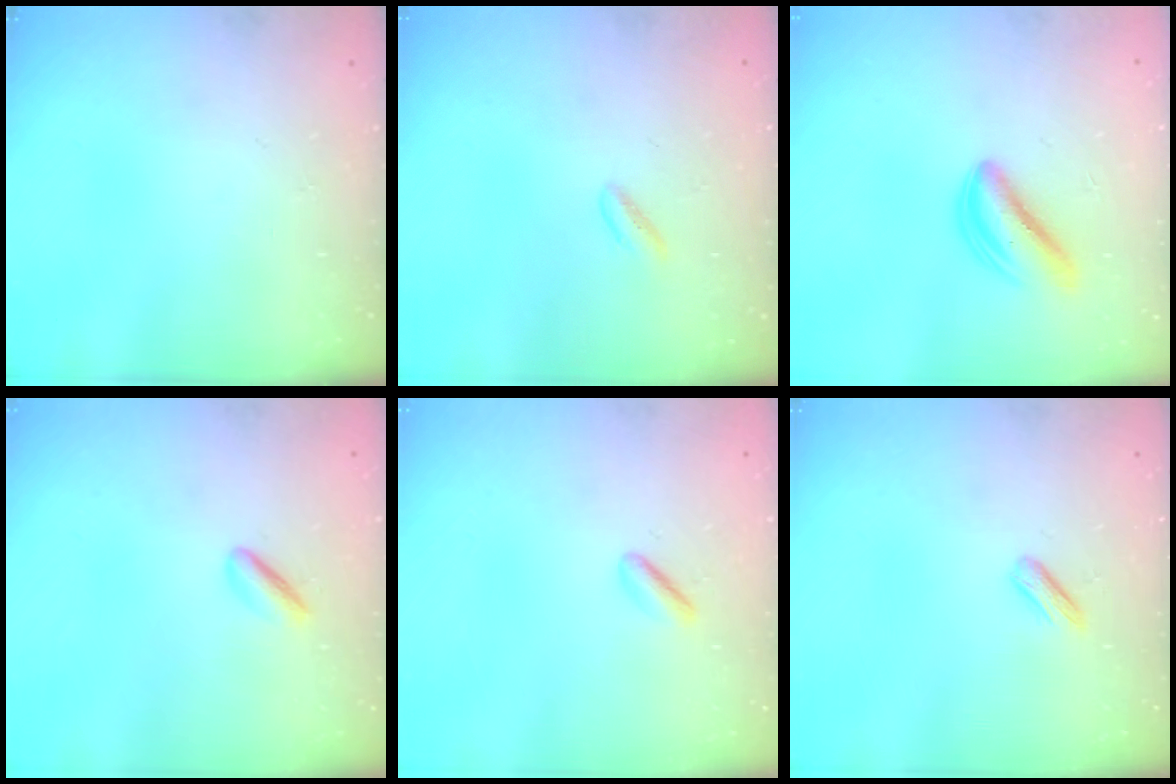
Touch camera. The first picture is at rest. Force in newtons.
{"total": 1.0, "press": 0.8, "slide": 0.6}
{"total": 5.0, "press": 5.0, "slide": 0.4}
{"total": 2.4, "press": 2.3, "slide": 0.8}
{"total": 1.4, "press": 1.1, "slide": 0.8}
{"total": 2.8, "press": 2.7, "slide": 0.9}